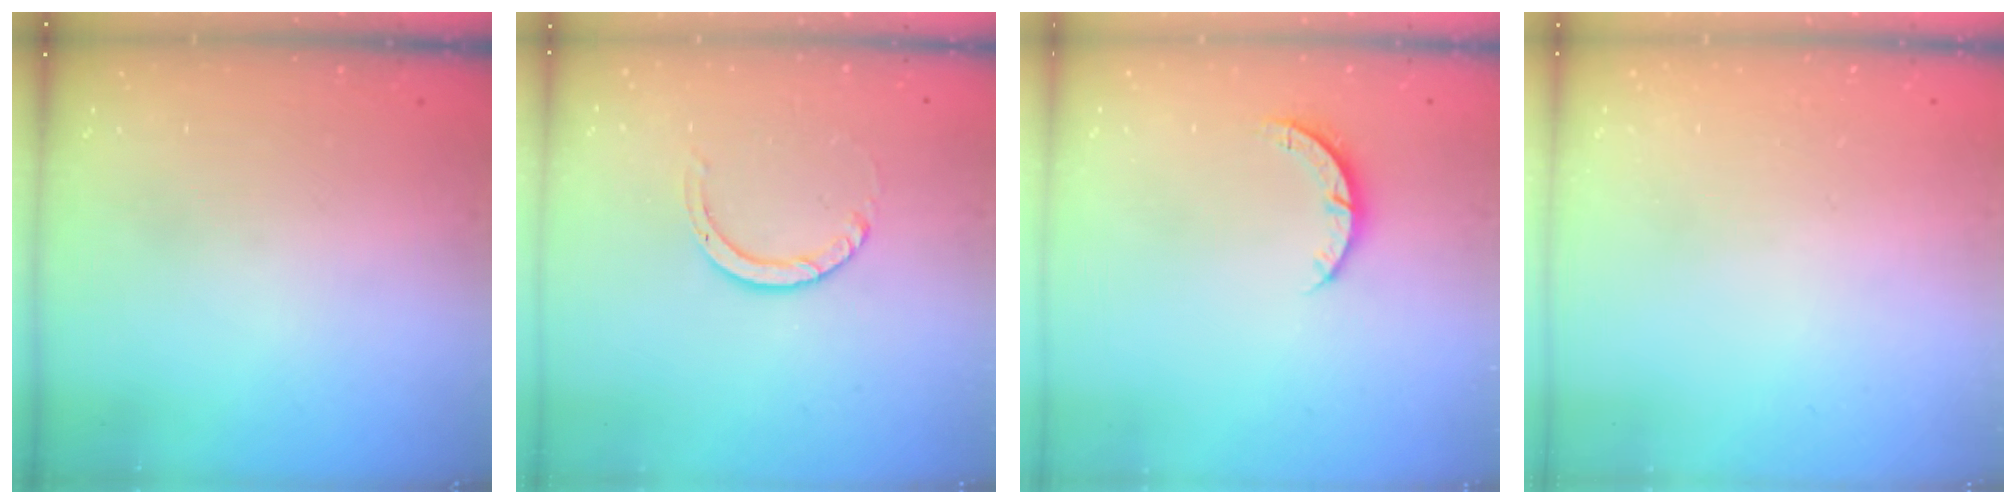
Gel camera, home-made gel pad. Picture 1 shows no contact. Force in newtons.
{"total": 4.0, "press": 4.0, "slide": 0.2}
{"total": 3.2, "press": 3.2, "slide": 0.4}
{"total": 2.5, "press": 2.5, "slide": 0.2}